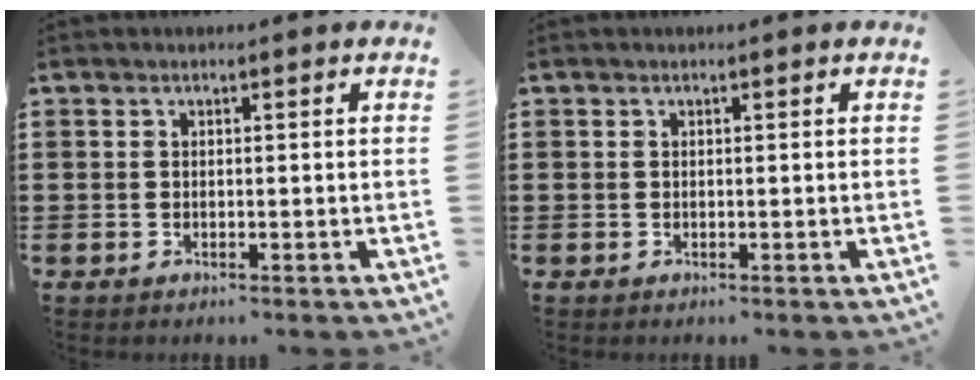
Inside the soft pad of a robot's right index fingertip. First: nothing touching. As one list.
[{"total": 0.0}]